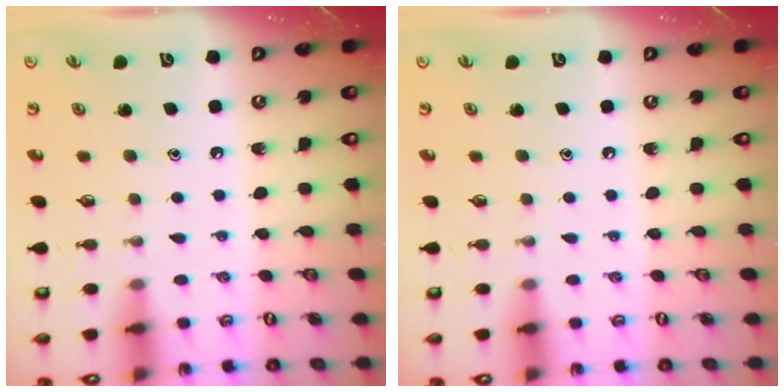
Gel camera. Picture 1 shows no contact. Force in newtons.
{"total": 0.0}